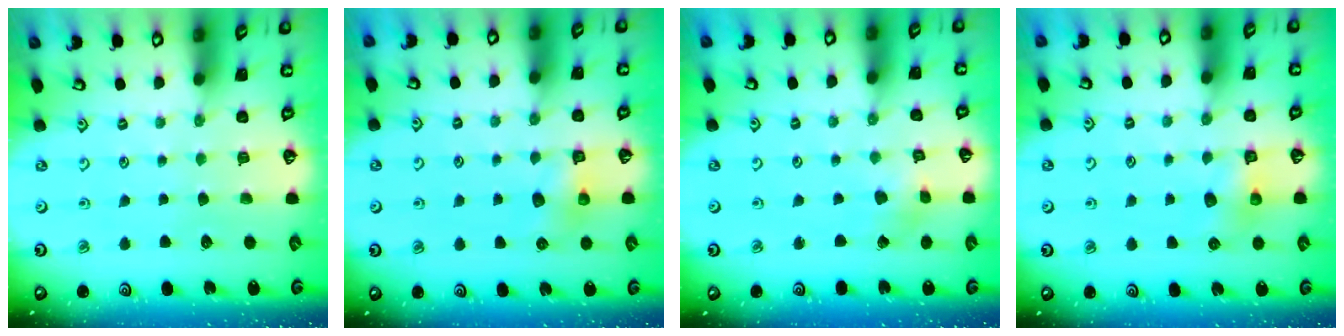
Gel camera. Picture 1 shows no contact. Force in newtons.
{"total": 6.5, "press": 6.5, "slide": 0.5}
{"total": 2.4, "press": 2.4, "slide": 0.3}
{"total": 6.5, "press": 6.5, "slide": 0.5}